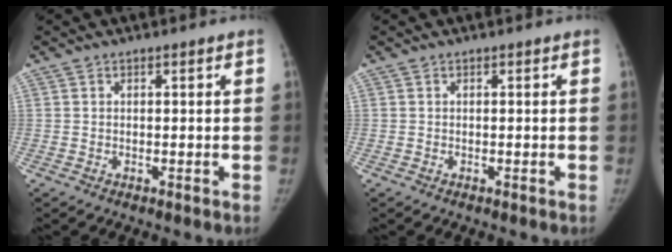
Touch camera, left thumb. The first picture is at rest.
{"total": 0.0}